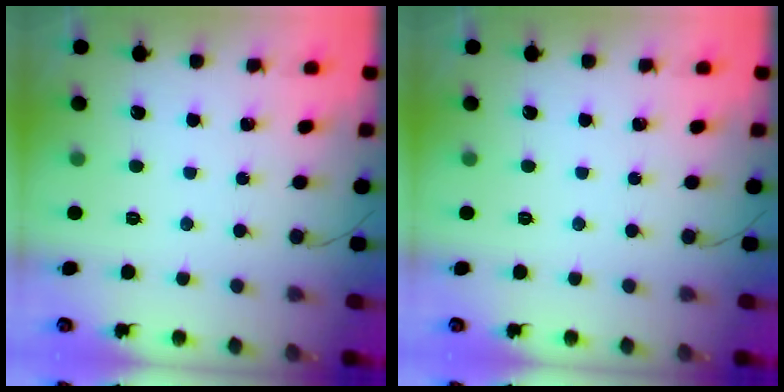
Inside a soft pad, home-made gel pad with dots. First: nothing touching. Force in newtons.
{"total": 0.0}